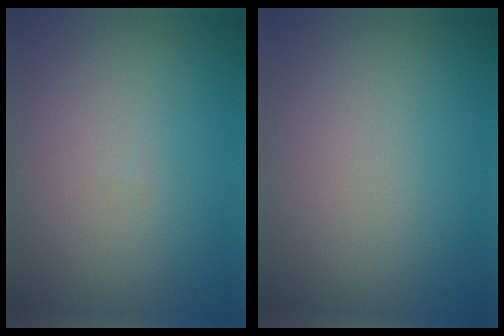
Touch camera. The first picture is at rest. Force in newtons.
{"total": 0.0}